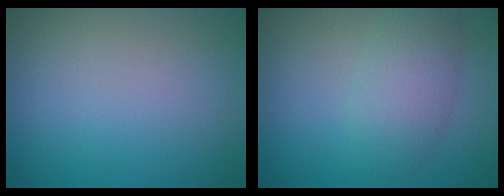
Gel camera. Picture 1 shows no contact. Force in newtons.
{"total": 3.5, "press": 3.5, "slide": 0.2}